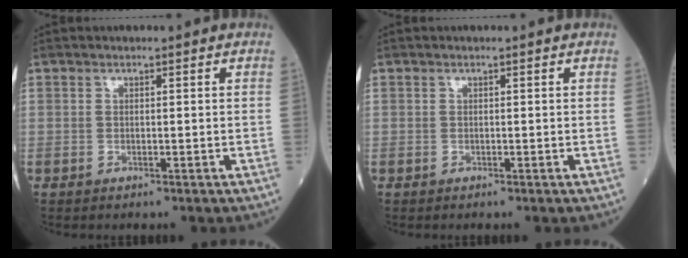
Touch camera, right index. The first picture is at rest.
{"total": 0.0}